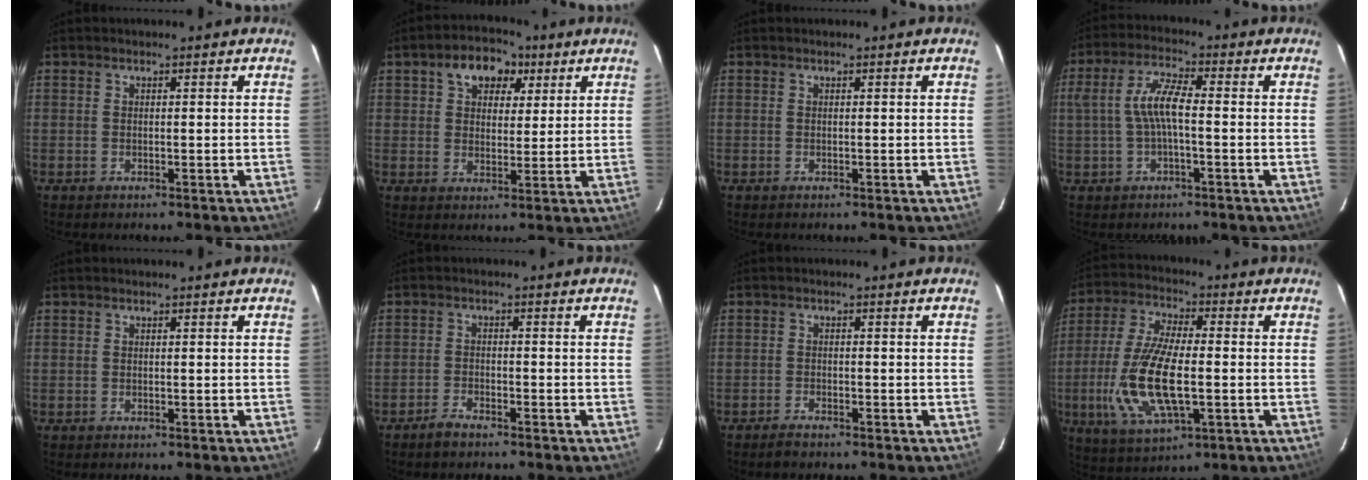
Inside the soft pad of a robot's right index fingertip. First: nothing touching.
{"total": 8.7, "force": [4.3, 5.9, 4.9], "torque": [-0.083, 0.026, 0.067]}
{"total": 0.0}
{"total": 6.7, "force": [-0.6, 1.8, 6.4], "torque": [-0.132, 0.012, -0.008]}
{"total": 0.0}
{"total": 2.9, "force": [-2.5, 0.8, 1.1], "torque": [-0.038, 0.001, -0.049]}
{"total": 2.0, "force": [-1.8, 0.5, 0.7], "torque": [-0.024, -0.001, -0.033]}
{"total": 15.3, "force": [-3.0, 5.4, 14.0], "torque": [-0.295, -0.011, -0.054]}